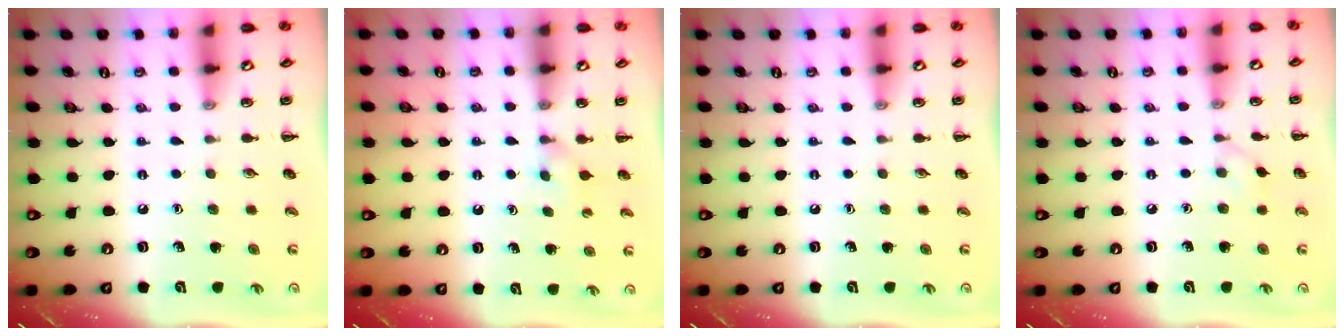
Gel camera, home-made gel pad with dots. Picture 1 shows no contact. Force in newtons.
{"total": 2.9, "press": 2.7, "slide": 1.2}
{"total": 0.0}
{"total": 2.8, "press": 2.5, "slide": 1.1}